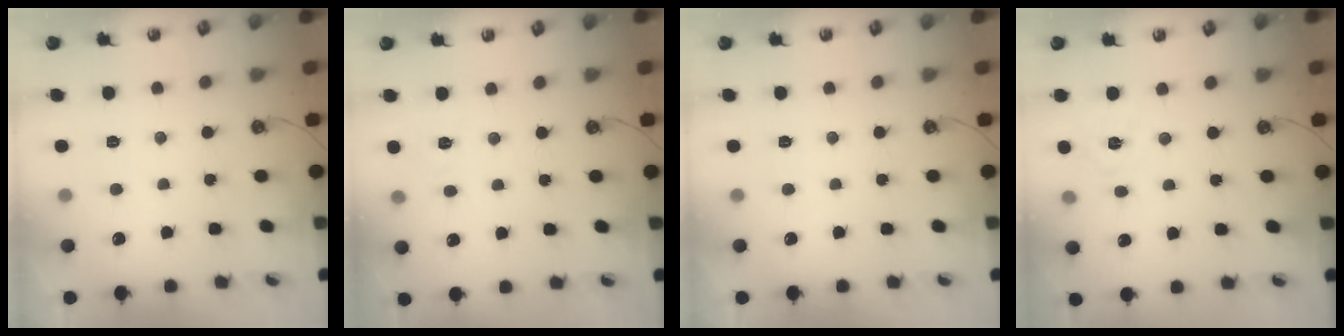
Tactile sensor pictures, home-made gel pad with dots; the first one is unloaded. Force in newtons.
{"total": 5.7, "press": 5.6, "slide": 0.7}
{"total": 0.0}
{"total": 5.7, "press": 5.7, "slide": 0.6}